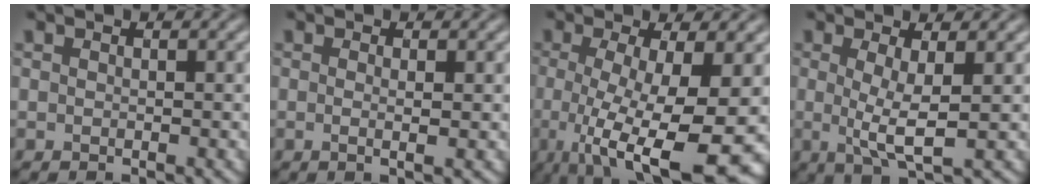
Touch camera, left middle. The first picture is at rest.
{"total": 1.2, "force": [-0.3, 0.1, 1.2], "torque": [-0.023, -0.001, 0.000]}
{"total": 12.0, "force": [-3.1, 3.2, 11.2], "torque": [-0.174, -0.026, -0.033]}
{"total": 3.6, "force": [-0.2, 0.6, 3.5], "torque": [-0.072, -0.009, 0.005]}